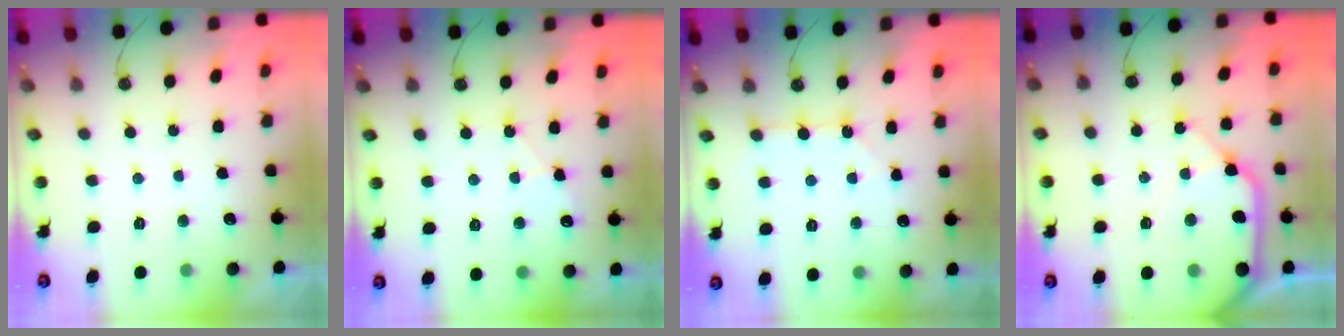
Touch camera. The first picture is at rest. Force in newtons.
{"total": 5.9, "press": 5.9, "slide": 0.7}
{"total": 2.9, "press": 2.9, "slide": 0.5}
{"total": 13.2, "press": 13.1, "slide": 1.9}